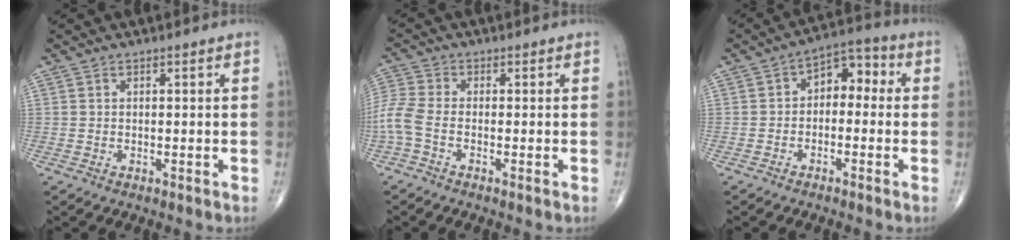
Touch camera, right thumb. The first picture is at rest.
{"total": 5.6, "force": [-2.2, 2.3, 4.6], "torque": [-0.135, 0.012, -0.056]}
{"total": 7.1, "force": [-0.1, 4.6, 5.4], "torque": [-0.049, 0.038, -0.017]}